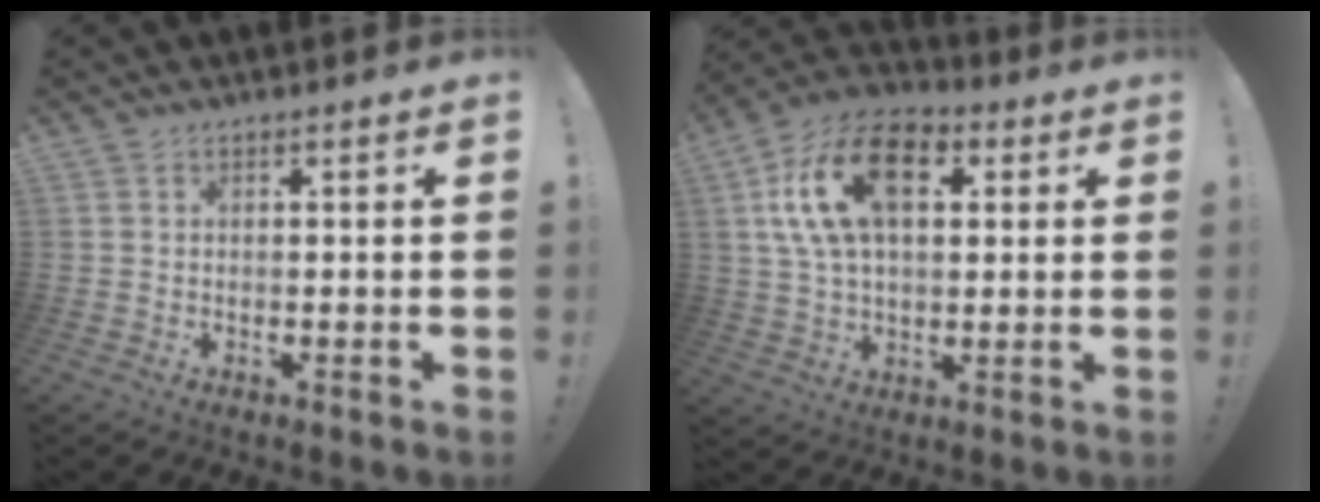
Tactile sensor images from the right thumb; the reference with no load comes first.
{"total": 19.6, "force": [6.4, 11.5, 14.5], "torque": [-0.274, -0.004, 0.110]}